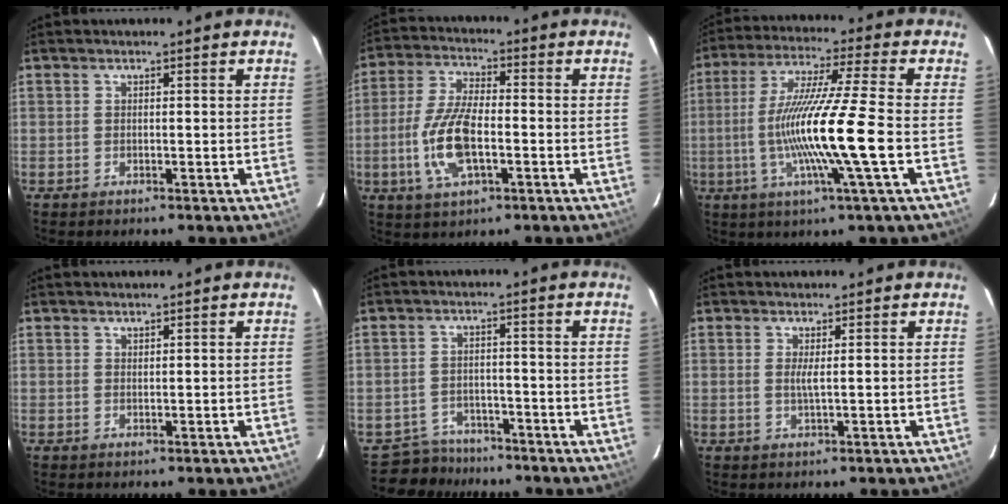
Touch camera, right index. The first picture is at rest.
{"total": 11.3, "force": [-2.8, 4.4, 10.1], "torque": [-0.214, 0.000, -0.053]}
{"total": 15.8, "force": [-3.4, -1.7, 15.3], "torque": [-0.287, -0.012, -0.063]}
{"total": 0.5, "force": [0.5, 0.1, 0.0], "torque": [0.000, 0.001, 0.011]}
{"total": 5.5, "force": [-4.7, 2.9, -0.4], "torque": [-0.011, 0.013, -0.078]}
{"total": 1.4, "force": [0.3, -0.2, 1.3], "torque": [-0.027, -0.004, 0.005]}